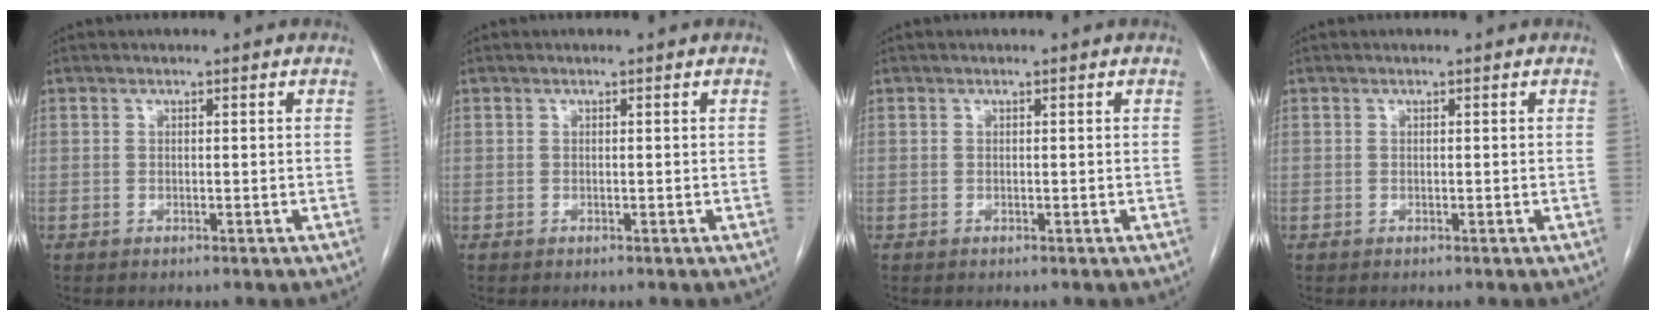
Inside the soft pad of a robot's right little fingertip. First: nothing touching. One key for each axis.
{"total": 0.0}
{"total": 0.0}
{"total": 0.0}